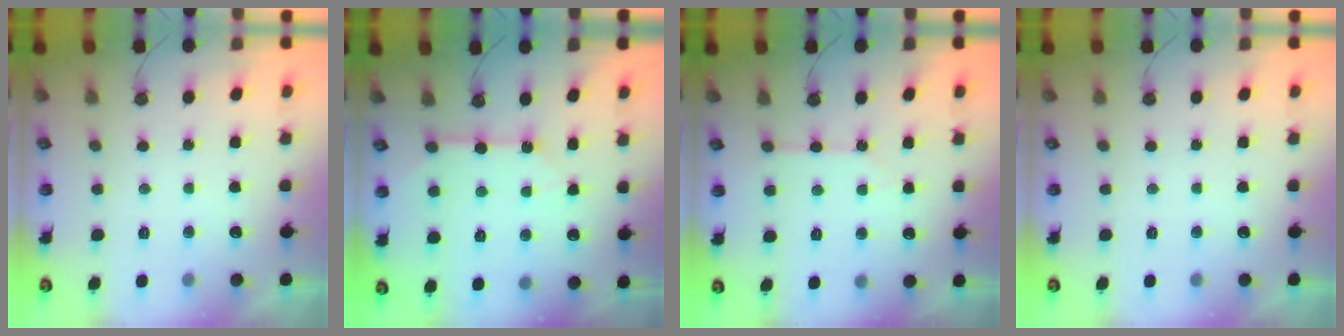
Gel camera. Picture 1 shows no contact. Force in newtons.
{"total": 6.3, "press": 6.3, "slide": 0.6}
{"total": 2.5, "press": 2.4, "slide": 0.5}
{"total": 0.0}